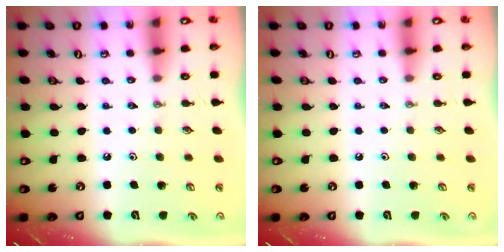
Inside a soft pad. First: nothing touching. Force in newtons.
{"total": 0.0}